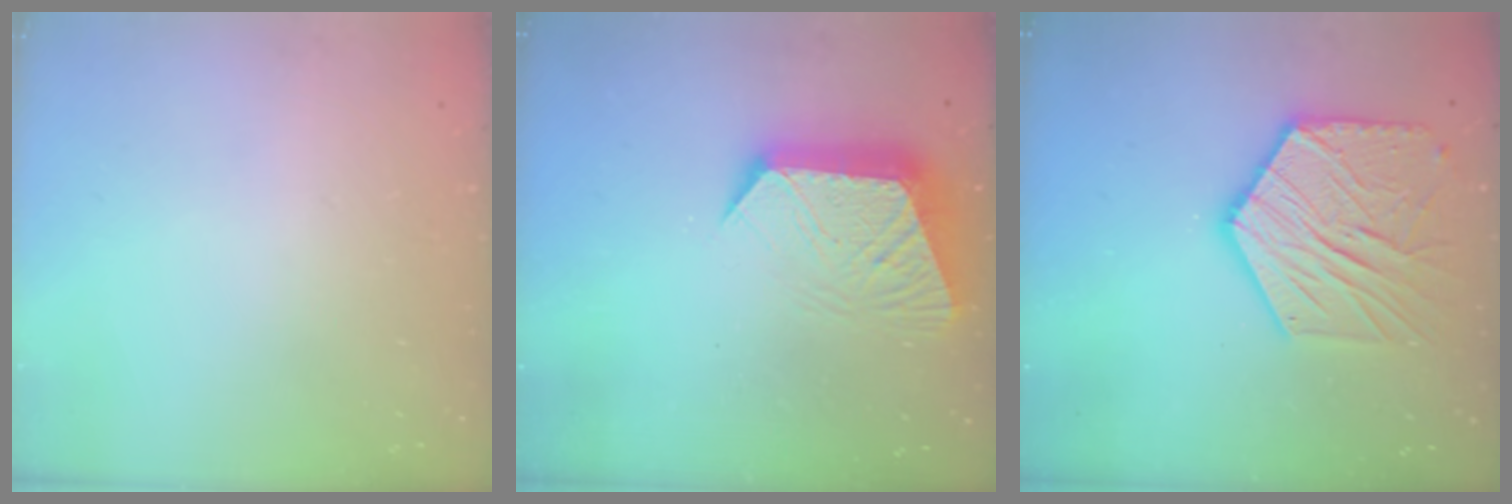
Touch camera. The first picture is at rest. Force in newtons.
{"total": 12.9, "press": 12.9, "slide": 1.1}
{"total": 18.2, "press": 18.1, "slide": 1.6}